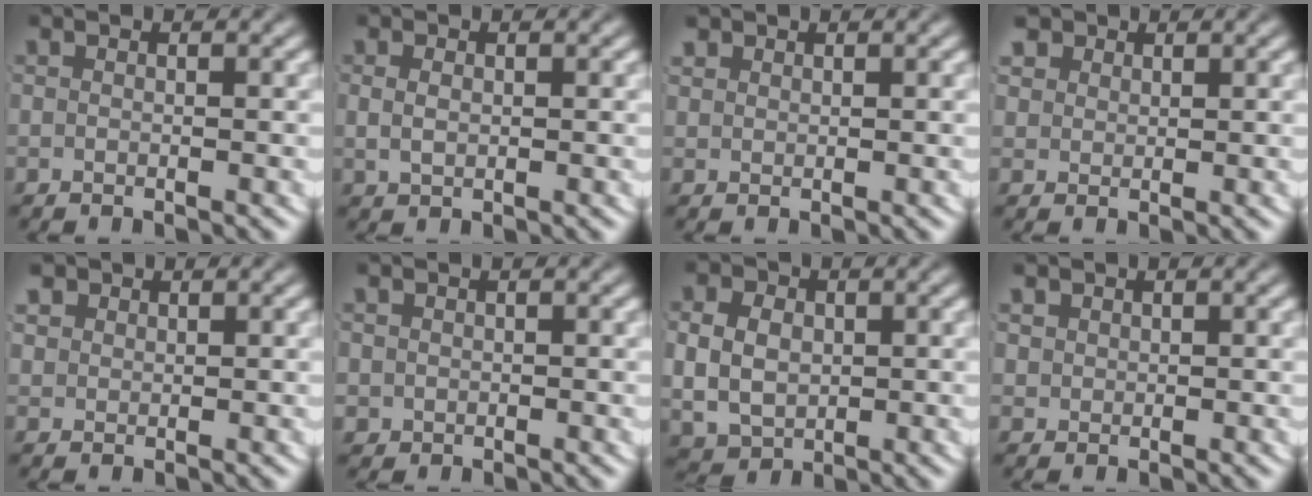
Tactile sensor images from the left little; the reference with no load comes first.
{"total": 1.1, "force": [0.2, 0.7, 0.8], "torque": [-0.020, -0.006, 0.012]}
{"total": 1.0, "force": [0.8, 0.5, 0.3], "torque": [-0.013, -0.004, 0.024]}
{"total": 2.7, "force": [1.7, 1.8, 0.9], "torque": [-0.029, -0.007, 0.037]}
{"total": 1.9, "force": [1.2, 1.3, 0.6], "torque": [-0.024, -0.006, 0.029]}
{"total": 2.1, "force": [-0.2, 2.1, 0.4], "torque": [-0.025, -0.018, 0.005]}
{"total": 6.4, "force": [0.0, 5.5, 3.3], "torque": [-0.071, -0.020, 0.009]}
{"total": 1.5, "force": [0.8, 1.2, 0.4], "torque": [-0.021, -0.011, 0.025]}